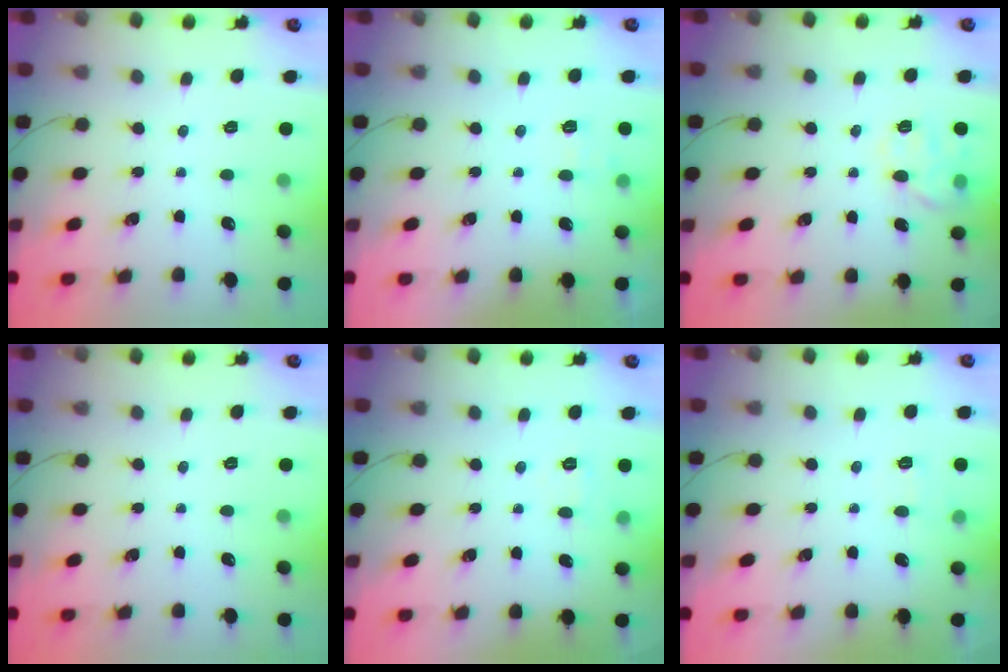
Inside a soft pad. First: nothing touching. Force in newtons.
{"total": 6.0, "press": 5.8, "slide": 1.5}
{"total": 8.2, "press": 8.2, "slide": 0.4}
{"total": 0.0}
{"total": 6.1, "press": 6.0, "slide": 1.4}
{"total": 6.1, "press": 5.9, "slide": 1.5}